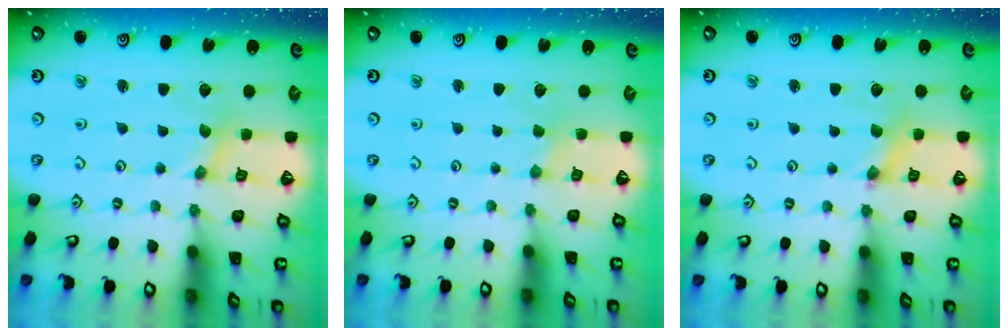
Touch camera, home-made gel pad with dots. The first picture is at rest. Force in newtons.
{"total": 0.9, "press": 0.9, "slide": 0.2}
{"total": 2.0, "press": 2.0, "slide": 0.3}